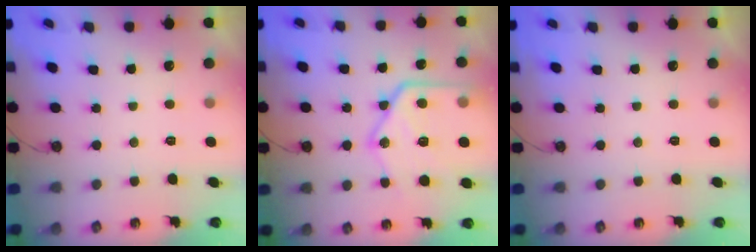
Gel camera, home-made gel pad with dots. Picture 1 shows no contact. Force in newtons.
{"total": 23.8, "press": 23.7, "slide": 2.5}
{"total": 0.0}